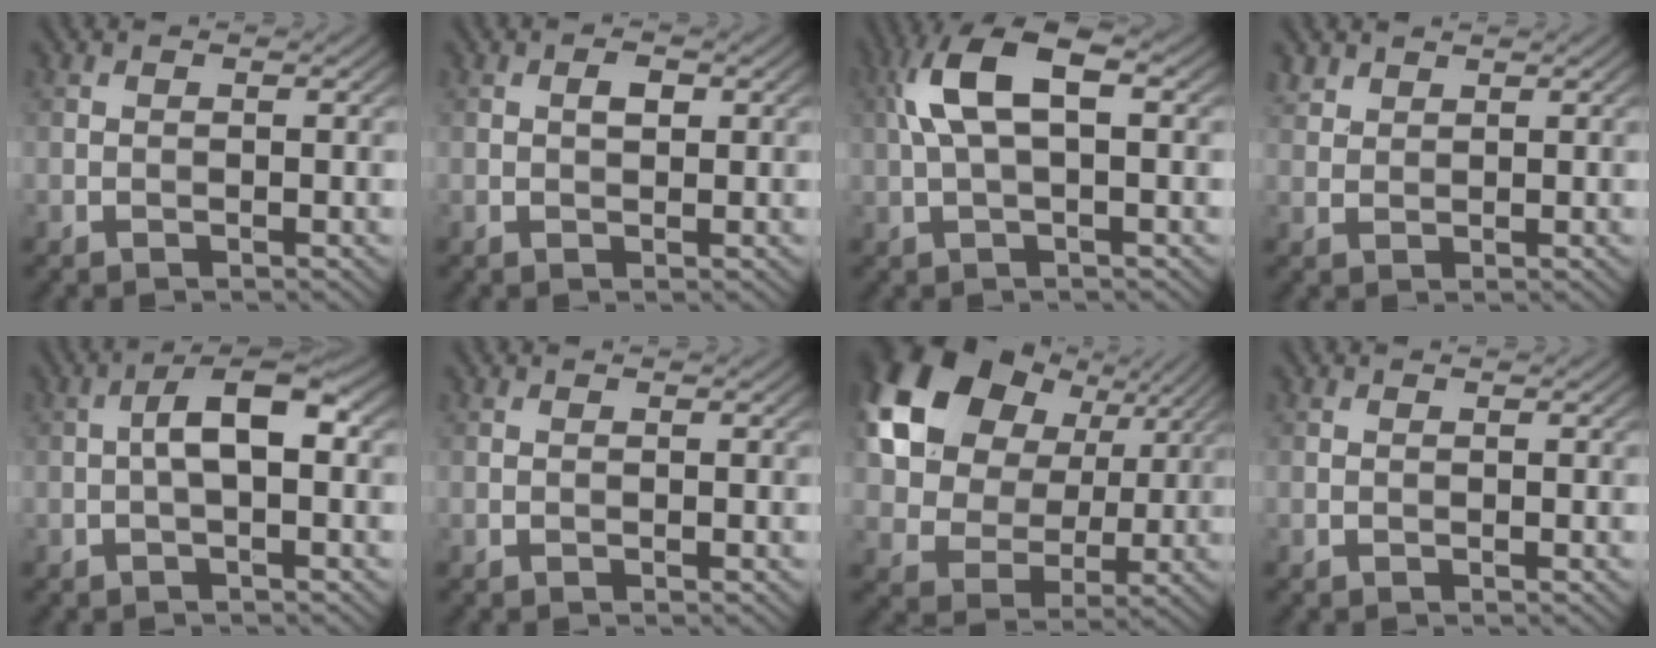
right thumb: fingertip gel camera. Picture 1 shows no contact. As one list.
[{"total": 1.4, "force": [0.3, 0.8, 1.1], "torque": [-0.019, 0.001, 0.004]}, {"total": 8.3, "force": [1.7, 3.2, 7.5], "torque": [-0.165, 0.021, 0.023]}, {"total": 1.9, "force": [1.6, 1.0, 0.5], "torque": [-0.018, 0.003, 0.037]}, {"total": 4.9, "force": [0.0, 1.7, 4.6], "torque": [-0.083, 0.015, -0.006]}, {"total": 0.0}, {"total": 16.8, "force": [6.9, 12.1, 9.4], "torque": [-0.218, 0.030, 0.128]}, {"total": 0.0}]